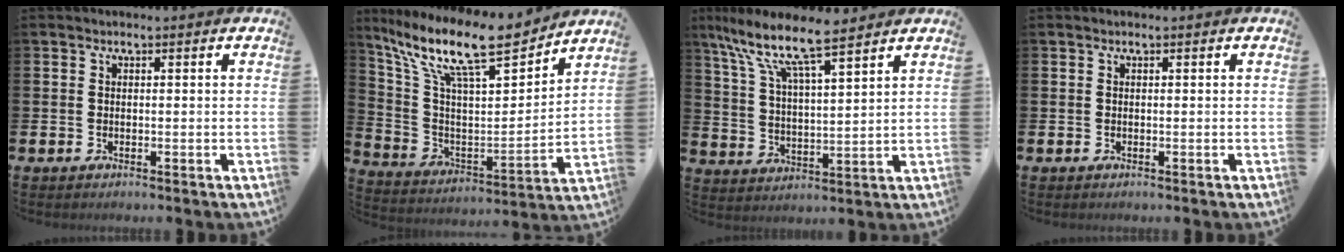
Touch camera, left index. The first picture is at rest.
{"total": 13.5, "force": [11.1, 2.8, 7.1], "torque": [-0.169, -0.073, 0.188]}
{"total": 9.4, "force": [7.8, 1.9, 4.8], "torque": [-0.122, -0.040, 0.134]}
{"total": 0.0}